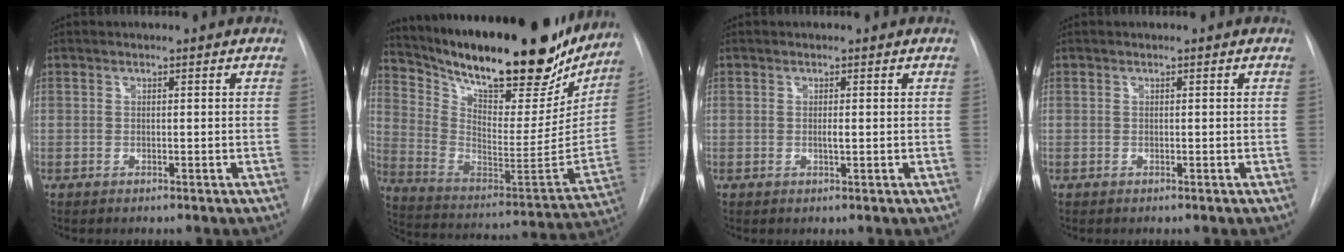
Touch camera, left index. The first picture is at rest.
{"total": 30.9, "force": [24.4, 8.8, 16.8], "torque": [-0.288, -0.038, 0.355]}
{"total": 0.8, "force": [-0.4, 0.0, 0.7], "torque": [-0.015, -0.008, -0.007]}
{"total": 0.0}